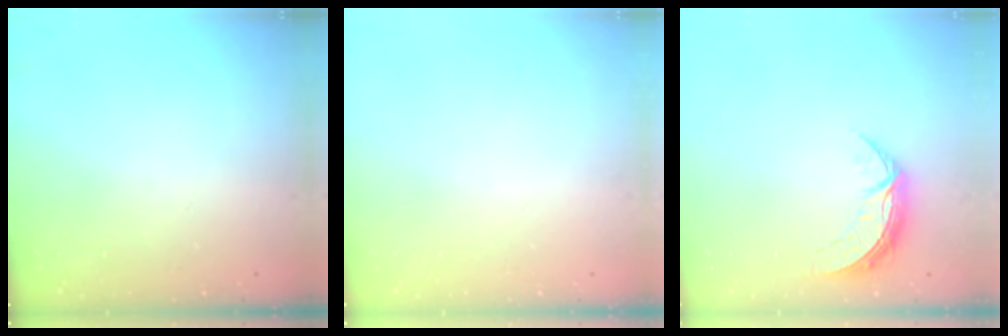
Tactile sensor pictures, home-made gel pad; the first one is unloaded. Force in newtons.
{"total": 0.0}
{"total": 7.2, "press": 7.1, "slide": 0.5}